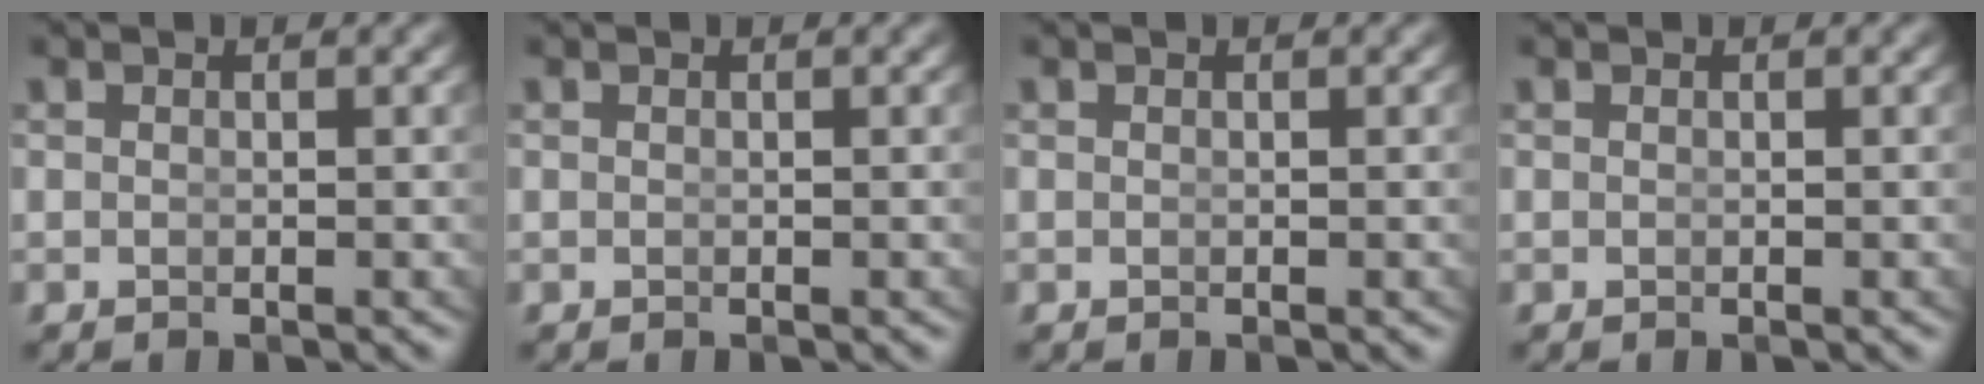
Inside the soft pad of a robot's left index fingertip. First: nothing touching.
{"total": 0.0}
{"total": 0.0}
{"total": 0.0}